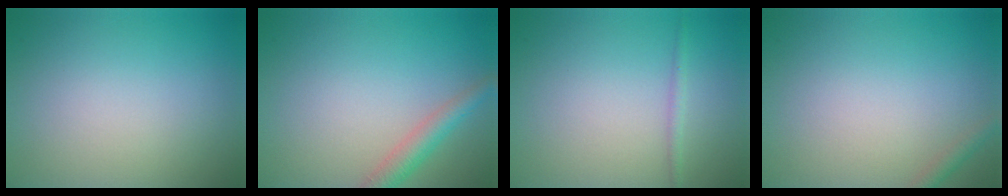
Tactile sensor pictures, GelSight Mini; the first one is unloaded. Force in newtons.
{"total": 2.8, "press": 2.8, "slide": 0.2}
{"total": 0.9, "press": 0.9, "slide": 0.1}
{"total": 1.0, "press": 1.0, "slide": 0.0}